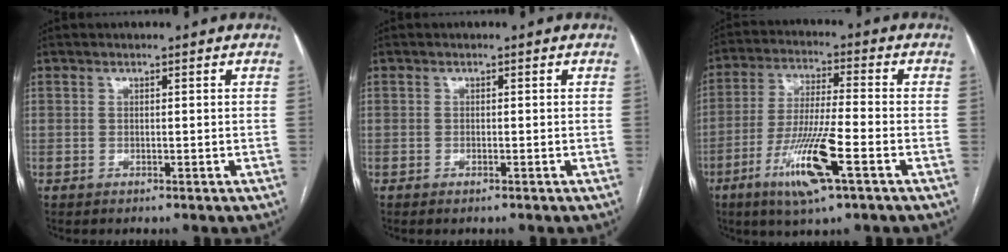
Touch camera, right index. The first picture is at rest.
{"total": 0.7, "force": [-0.5, 0.1, 0.4], "torque": [-0.009, -0.001, -0.006]}
{"total": 12.1, "force": [-5.4, 0.8, 10.9], "torque": [-0.216, -0.020, -0.098]}